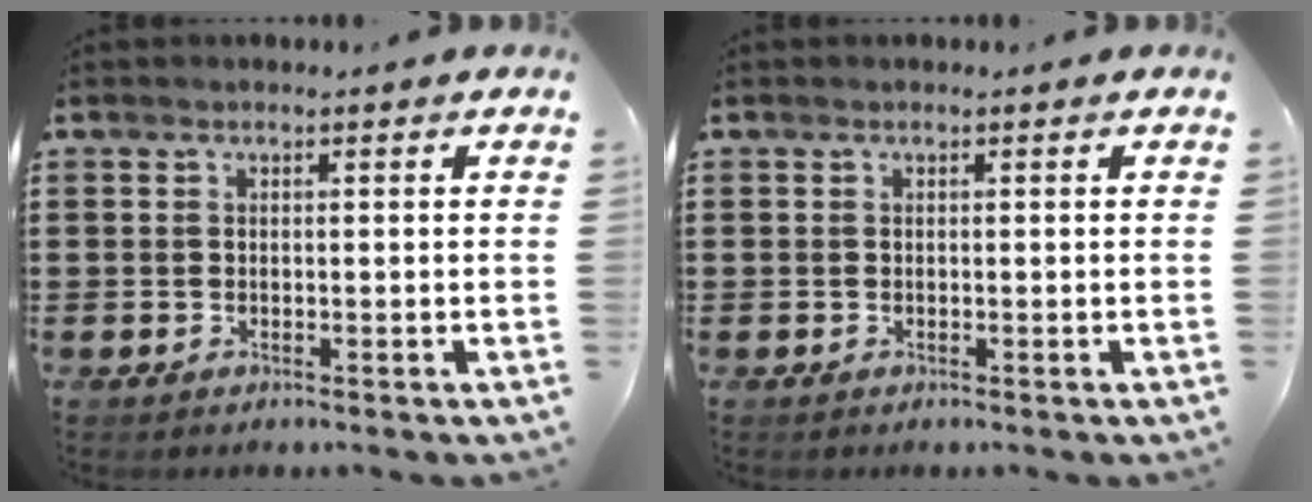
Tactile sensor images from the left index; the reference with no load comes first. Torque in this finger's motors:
{"motor_torque": [0.00, 0.00, 0.00, 0.00]}